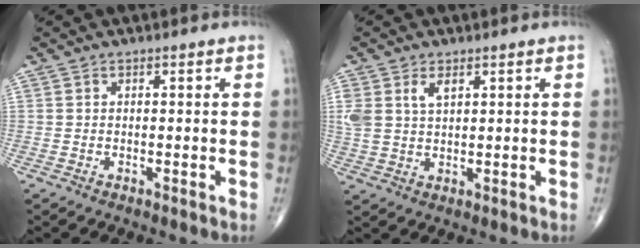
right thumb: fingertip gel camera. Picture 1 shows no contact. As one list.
[{"total": 5.7, "force": [2.4, 3.2, 4.0], "torque": [-0.086, 0.001, 0.055]}]